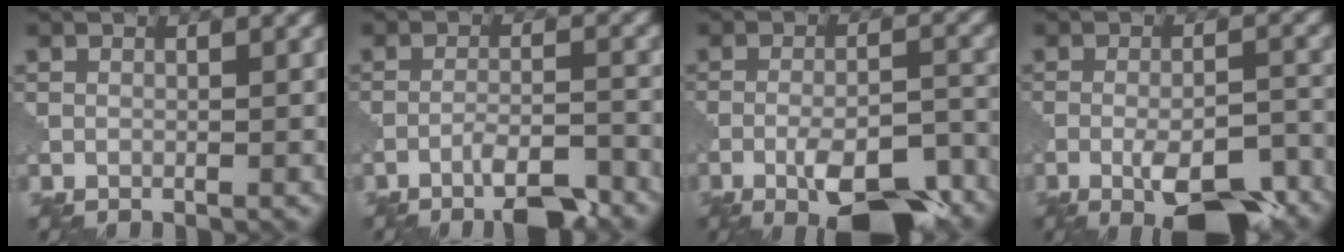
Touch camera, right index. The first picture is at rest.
{"total": 4.7, "force": [-3.5, 0.6, 3.1], "torque": [-0.053, 0.003, -0.062]}
{"total": 9.3, "force": [-5.5, 2.8, 7.0], "torque": [-0.108, -0.002, -0.084]}
{"total": 8.5, "force": [-4.6, 2.5, 6.7], "torque": [-0.103, -0.005, -0.069]}